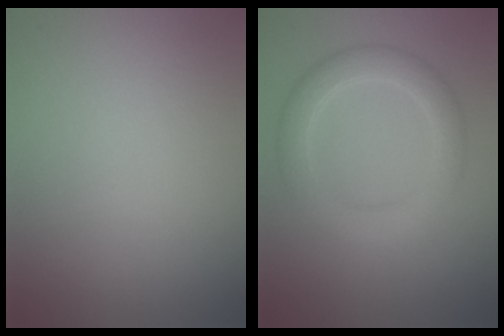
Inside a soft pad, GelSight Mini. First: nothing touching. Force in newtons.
{"total": 3.9, "press": 3.9, "slide": 0.0}